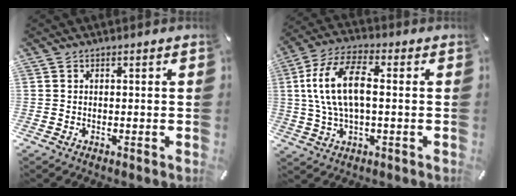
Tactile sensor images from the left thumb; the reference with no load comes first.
{"total": 13.5, "force": [1.5, 6.7, 11.7], "torque": [-0.247, 0.003, 0.024]}